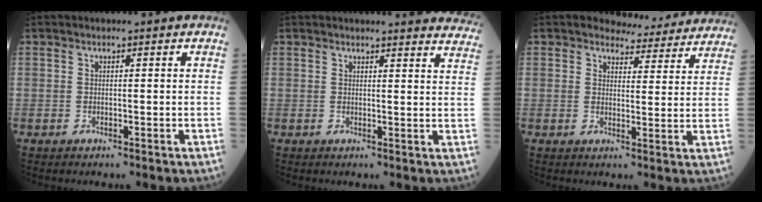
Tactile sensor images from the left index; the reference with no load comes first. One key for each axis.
{"total": 13.1, "fx": 12.9, "fy": 1.3, "fz": 2.0, "tx": 0.014, "ty": -0.062, "tz": 0.107}
{"total": 9.9, "fx": 9.5, "fy": 2.6, "fz": 1.0, "tx": 0.006, "ty": -0.010, "tz": 0.097}